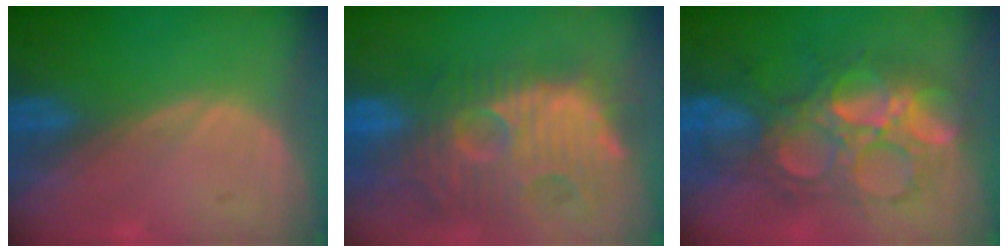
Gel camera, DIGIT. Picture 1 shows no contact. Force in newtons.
{"total": 13.7, "press": 12.3, "slide": 5.9}
{"total": 10.0, "press": 10.0, "slide": 0.7}